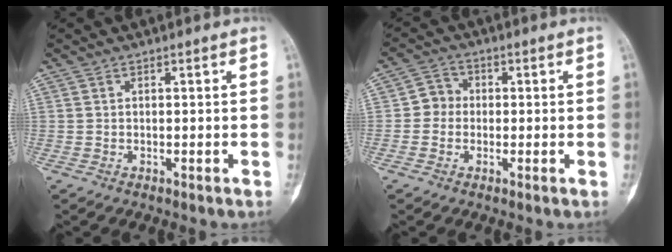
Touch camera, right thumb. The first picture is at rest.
{"total": 3.8, "force": [-0.5, 3.5, 1.4], "torque": [-0.001, 0.010, -0.019]}